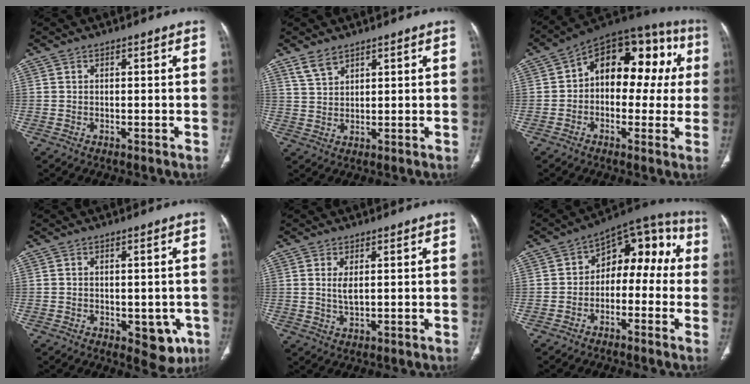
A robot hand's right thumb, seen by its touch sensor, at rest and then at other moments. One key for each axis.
{"total": 3.7, "fx": 2.9, "fy": 1.6, "fz": 1.6, "tx": -0.028, "ty": -0.010, "tz": 0.065}
{"total": 18.4, "fx": 2.5, "fy": 11.6, "fz": 14.0, "tx": -0.136, "ty": 0.050, "tz": 0.022}
{"total": 6.8, "fx": -2.2, "fy": 3.9, "fz": 5.1, "tx": -0.026, "ty": -0.003, "tz": -0.018}
{"total": 2.7, "fx": 0.7, "fy": 1.0, "fz": 2.4, "tx": -0.050, "ty": -0.009, "tz": 0.021}
{"total": 12.3, "fx": -1.0, "fy": 8.3, "fz": 9.1, "tx": -0.072, "ty": 0.060, "tz": -0.031}